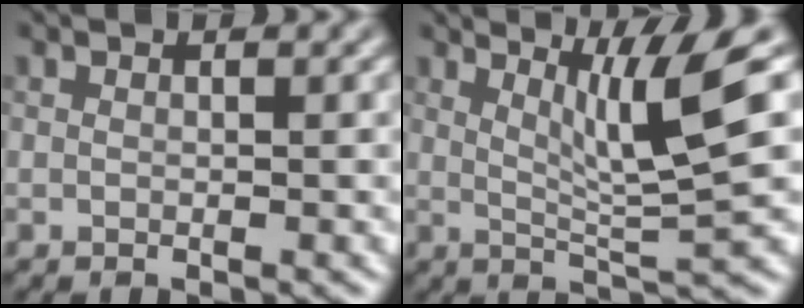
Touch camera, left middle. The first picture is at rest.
{"total": 5.8, "force": [2.2, 0.5, 5.3], "torque": [-0.093, 0.000, 0.040]}